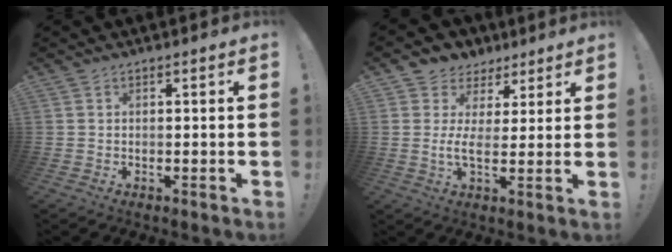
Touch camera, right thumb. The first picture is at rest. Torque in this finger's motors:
{"motor_torque": [-0.22, 0.55, -0.07, -0.07, 0.00]}